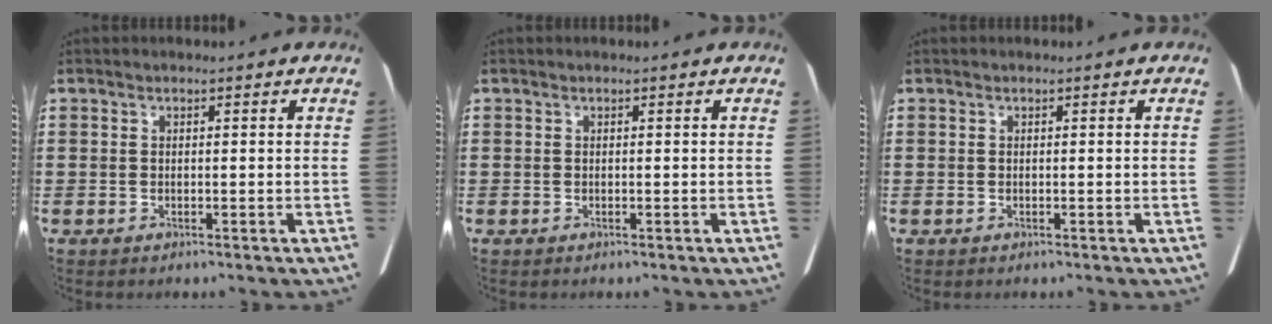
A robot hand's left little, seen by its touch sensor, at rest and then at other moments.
{"total": 0.0}
{"total": 0.0}